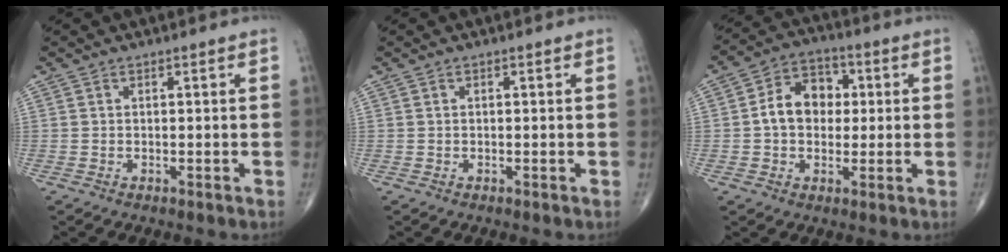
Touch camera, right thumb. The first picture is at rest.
{"total": 0.0}
{"total": 9.5, "force": [0.6, 7.3, 6.1], "torque": [-0.074, 0.023, 0.001]}